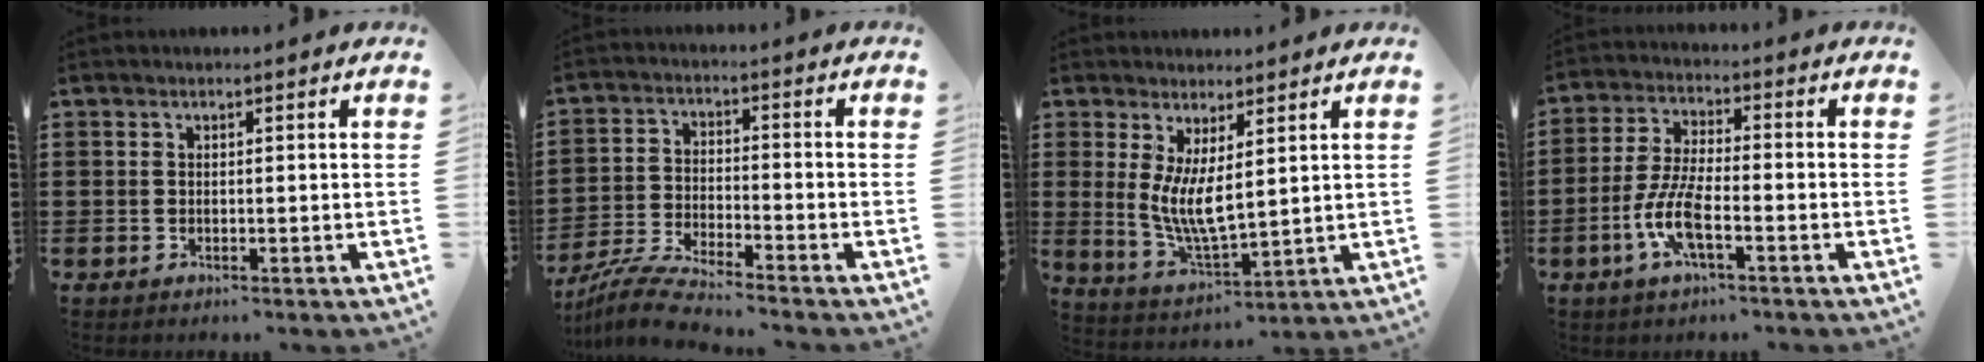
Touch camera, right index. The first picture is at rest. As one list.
[{"total": 6.1, "force": [-5.8, -0.2, 1.9], "torque": [-0.054, -0.010, -0.117]}, {"total": 6.7, "force": [1.5, 2.3, 6.2], "torque": [-0.132, -0.007, 0.027]}, {"total": 7.7, "force": [-3.2, 2.2, 6.7], "torque": [-0.159, -0.013, -0.065]}]